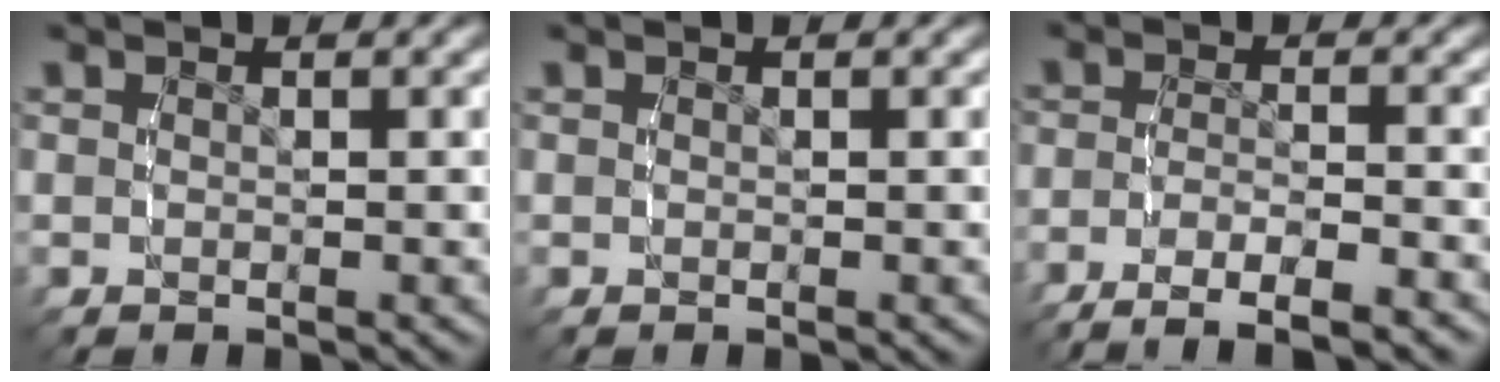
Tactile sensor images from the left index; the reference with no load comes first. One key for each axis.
{"total": 0.0}
{"total": 6.9, "fx": -5.8, "fy": 2.2, "fz": 3.1, "tx": -0.053, "ty": -0.013, "tz": -0.090}